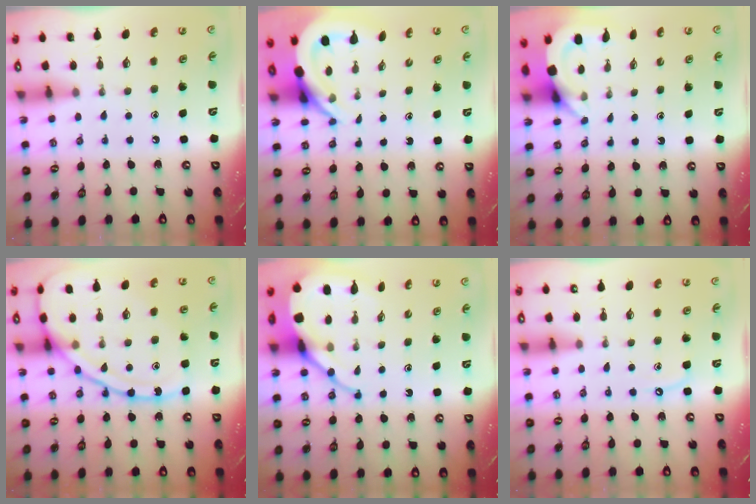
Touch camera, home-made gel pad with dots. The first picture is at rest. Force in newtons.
{"total": 6.3, "press": 6.3, "slide": 0.9}
{"total": 3.9, "press": 3.9, "slide": 0.2}
{"total": 14.9, "press": 14.8, "slide": 1.2}
{"total": 9.2, "press": 9.1, "slide": 1.1}
{"total": 5.1, "press": 5.1, "slide": 0.7}